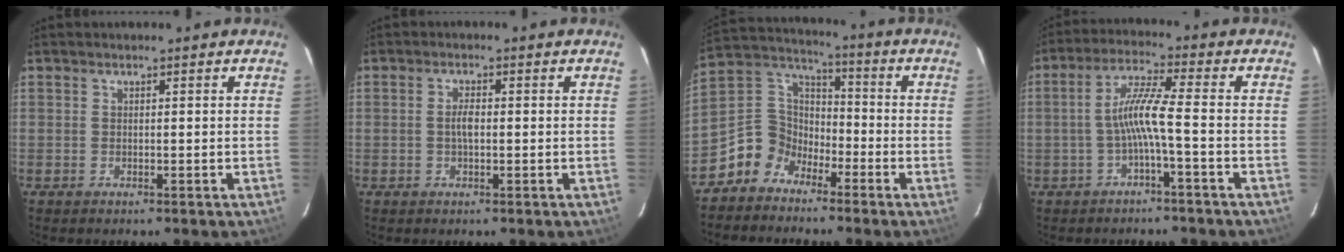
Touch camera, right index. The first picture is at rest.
{"total": 2.2, "force": [-0.2, 0.8, 2.0], "torque": [-0.041, 0.003, -0.005]}
{"total": 8.7, "force": [-5.9, 6.3, 1.3], "torque": [-0.045, 0.045, -0.133]}
{"total": 6.3, "force": [-2.1, -0.5, 6.0], "torque": [-0.133, 0.012, -0.038]}